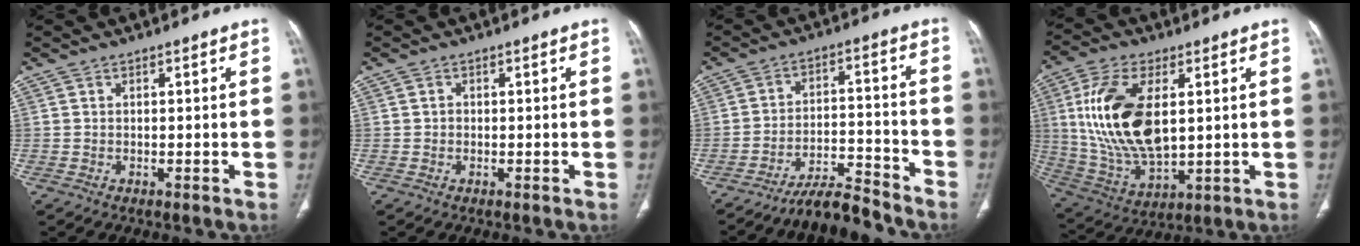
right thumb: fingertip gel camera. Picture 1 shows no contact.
{"total": 0.7, "force": [0.0, 0.7, 0.2], "torque": [-0.001, 0.003, -0.001]}
{"total": 7.7, "force": [-7.5, 0.8, 1.6], "torque": [-0.030, 0.072, -0.128]}
{"total": 19.3, "force": [3.5, 10.0, 16.1], "torque": [-0.322, -0.016, 0.076]}